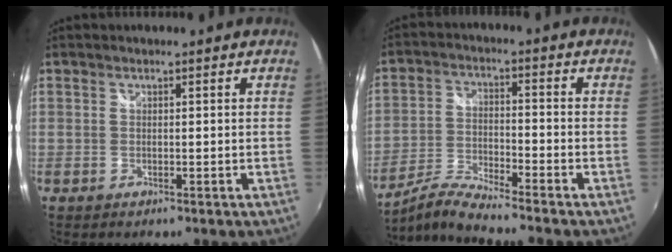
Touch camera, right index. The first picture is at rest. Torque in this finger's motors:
{"motor_torque": [0.03, -0.07, 0.01, -0.01]}